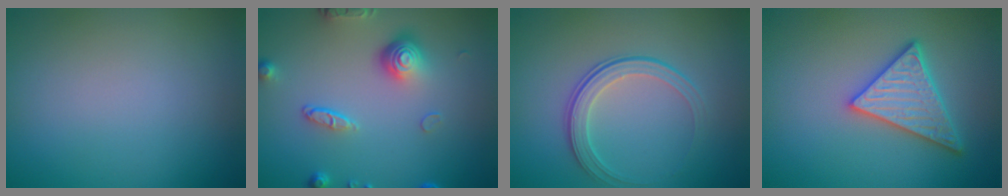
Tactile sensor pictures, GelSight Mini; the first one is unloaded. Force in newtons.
{"total": 4.5, "press": 3.1, "slide": 3.2}
{"total": 2.5, "press": 1.9, "slide": 1.7}
{"total": 4.1, "press": 3.8, "slide": 1.6}